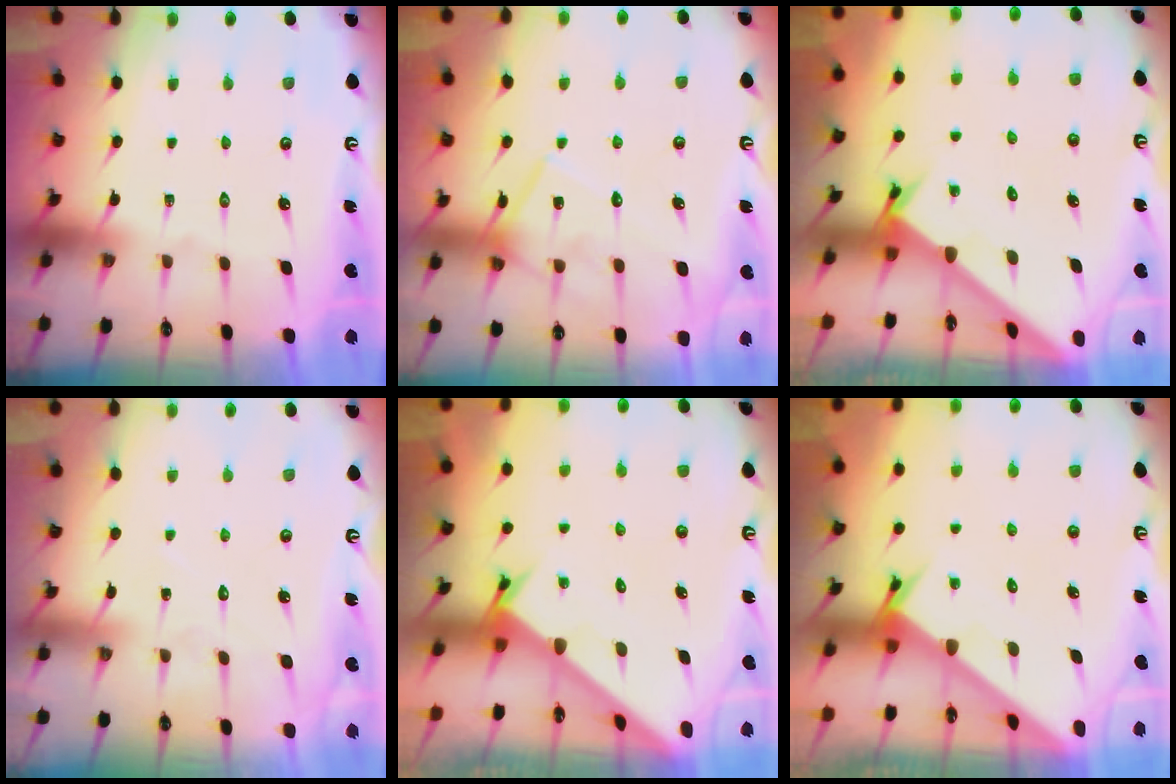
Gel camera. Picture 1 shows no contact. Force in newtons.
{"total": 13.0, "press": 13.0, "slide": 0.8}
{"total": 2.3, "press": 2.3, "slide": 0.0}
{"total": 6.4, "press": 6.3, "slide": 0.6}
{"total": 2.5, "press": 2.5, "slide": 0.2}
{"total": 2.8, "press": 2.8, "slide": 0.1}